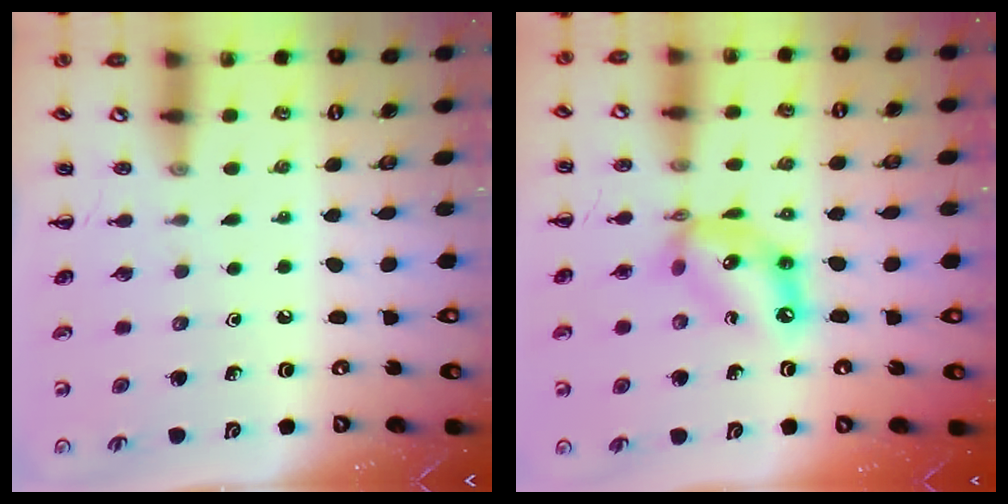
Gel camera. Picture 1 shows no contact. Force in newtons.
{"total": 13.5, "press": 13.0, "slide": 3.6}